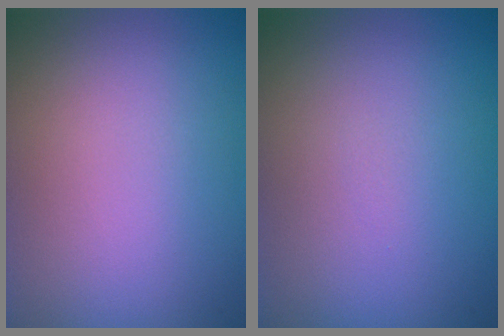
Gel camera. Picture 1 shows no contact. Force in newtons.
{"total": 0.0}